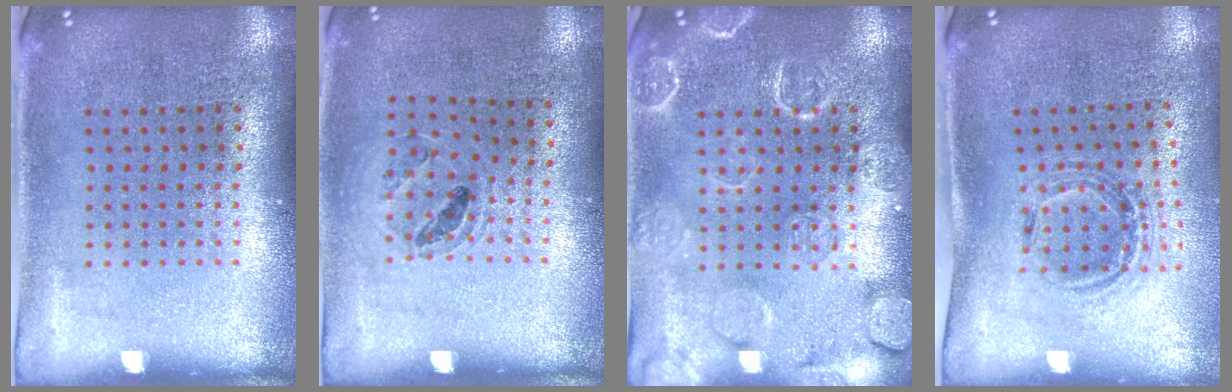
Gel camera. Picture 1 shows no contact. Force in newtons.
{"total": 0.9, "press": 0.9, "slide": 0.1}
{"total": 4.3, "press": 4.3, "slide": 0.6}
{"total": 1.0, "press": 1.0, "slide": 0.1}